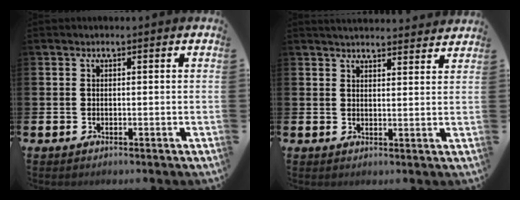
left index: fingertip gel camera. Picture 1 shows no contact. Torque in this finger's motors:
{"motor_torque": [0.97, -1.17, 0.15, 0.03]}